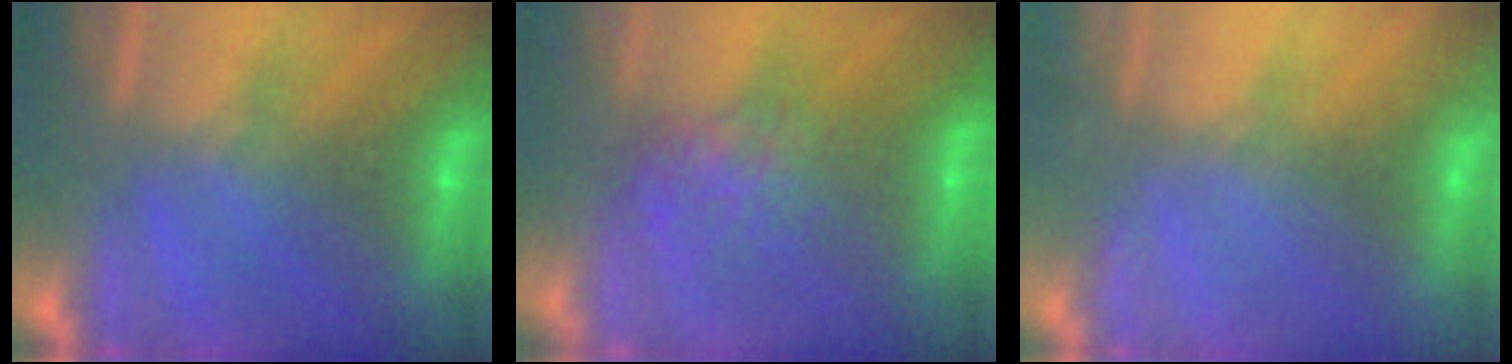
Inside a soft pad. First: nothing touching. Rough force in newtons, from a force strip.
{"total": 9.0}
{"total": 2.4}